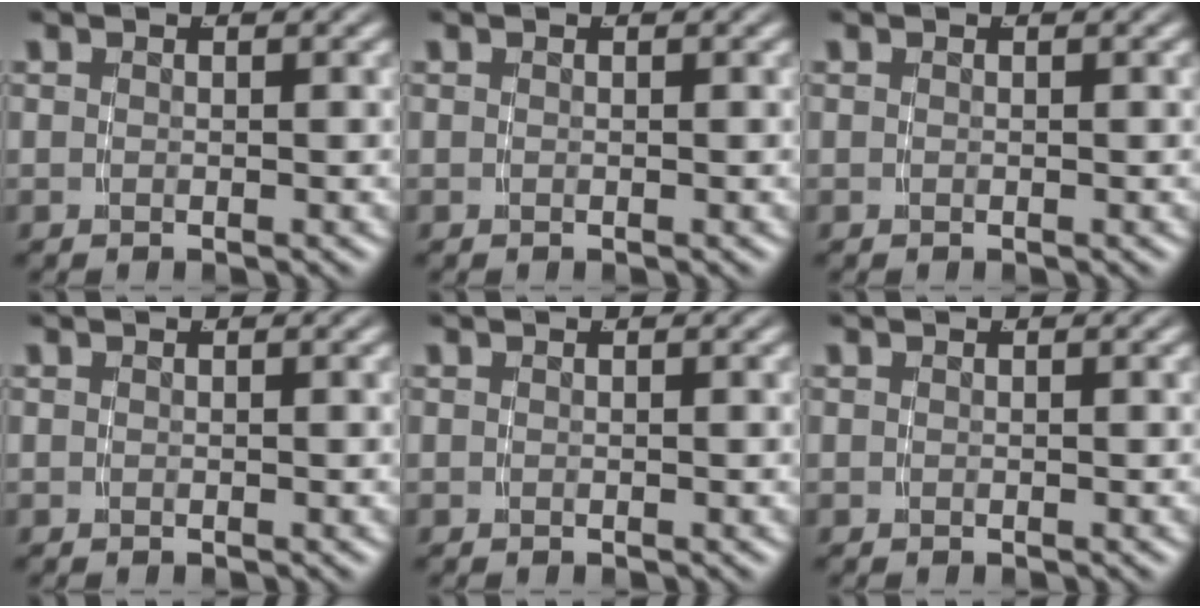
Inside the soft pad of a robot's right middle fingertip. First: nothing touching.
{"total": 0.0}
{"total": 0.0}
{"total": 0.0}
{"total": 0.0}
{"total": 0.0}